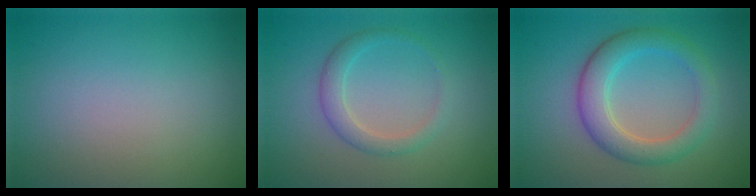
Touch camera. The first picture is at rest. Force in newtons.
{"total": 2.1, "press": 2.1, "slide": 0.1}
{"total": 4.5, "press": 4.4, "slide": 0.4}